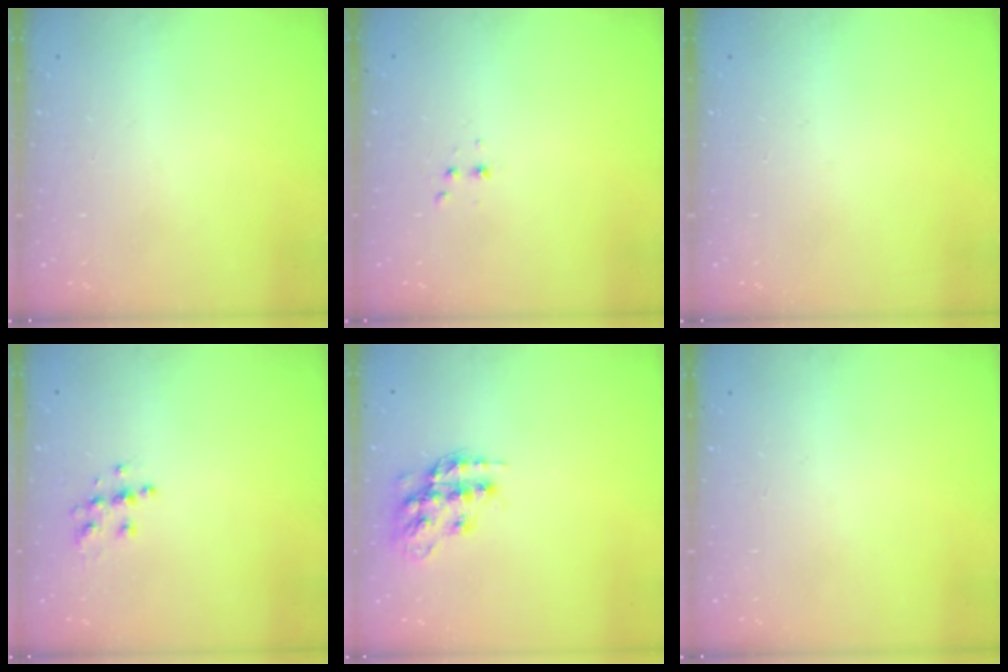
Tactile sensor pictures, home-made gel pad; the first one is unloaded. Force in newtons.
{"total": 2.5, "press": 2.4, "slide": 0.5}
{"total": 0.0}
{"total": 6.3, "press": 6.3, "slide": 0.3}
{"total": 14.0, "press": 14.0, "slide": 0.6}
{"total": 0.0}